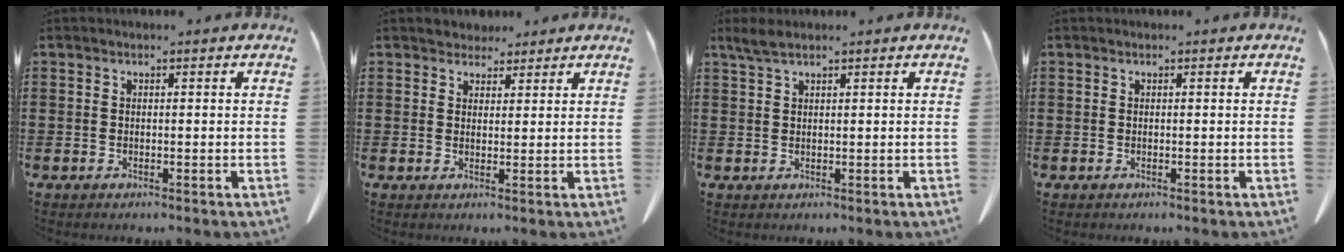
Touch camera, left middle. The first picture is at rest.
{"total": 2.7, "force": [2.5, 1.1, -0.1], "torque": [0.001, -0.001, 0.046]}
{"total": 2.2, "force": [1.6, 0.4, 1.4], "torque": [-0.032, 0.002, 0.029]}
{"total": 0.0}